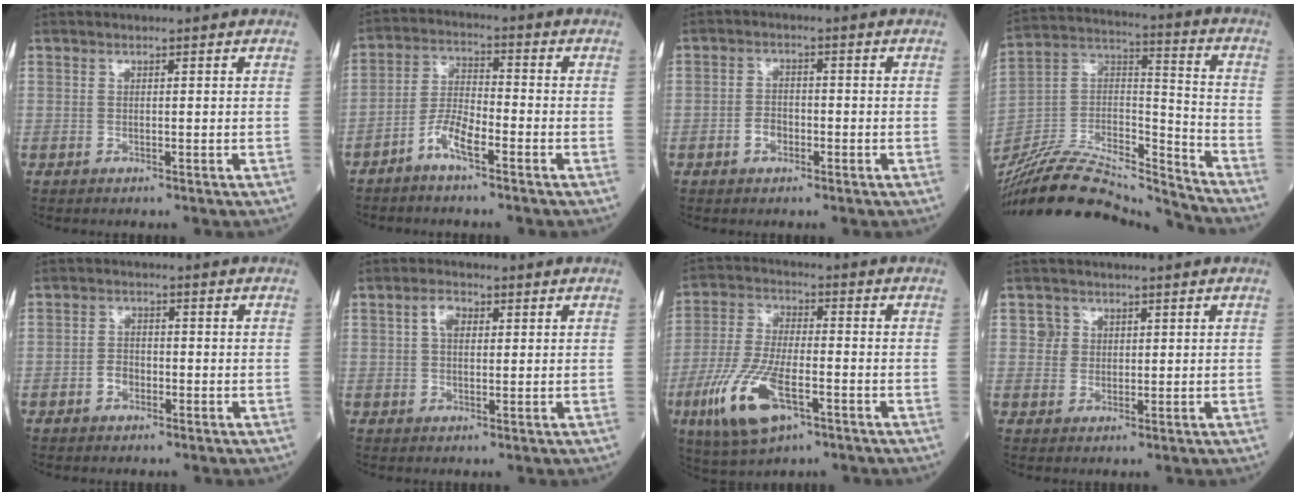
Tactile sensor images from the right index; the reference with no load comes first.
{"total": 5.7, "force": [-3.6, 1.3, 4.2], "torque": [-0.091, 0.005, -0.073]}
{"total": 2.7, "force": [-1.2, 1.9, 1.6], "torque": [-0.025, 0.006, -0.023]}
{"total": 23.7, "force": [-22.4, 3.1, 7.0], "torque": [-0.168, 0.012, -0.384]}
{"total": 2.5, "force": [-1.1, 1.8, 1.4], "torque": [-0.020, 0.006, -0.021]}
{"total": 3.2, "force": [1.0, 1.9, 2.3], "torque": [-0.045, 0.010, 0.018]}
{"total": 12.6, "force": [-5.5, 4.5, 10.4], "torque": [-0.225, -0.015, -0.099]}
{"total": 2.6, "force": [1.0, 2.4, 0.3], "torque": [0.002, 0.001, 0.013]}